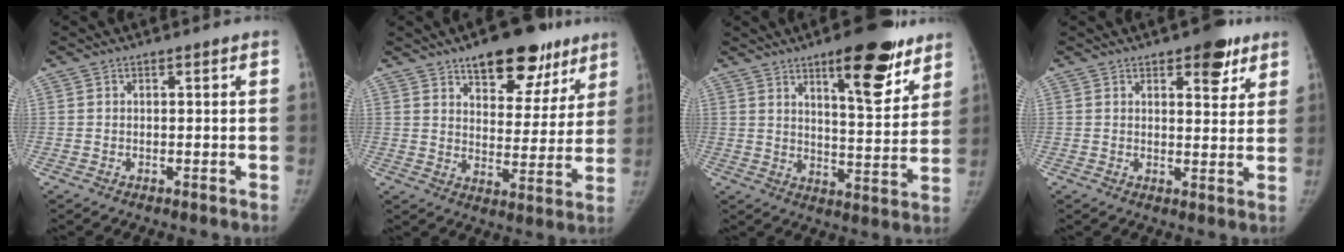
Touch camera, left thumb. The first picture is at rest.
{"total": 17.3, "force": [11.2, 8.4, 10.2], "torque": [-0.076, -0.044, 0.160]}
{"total": 16.3, "force": [10.1, 5.1, 11.7], "torque": [-0.125, -0.058, 0.148]}
{"total": 7.3, "force": [4.4, 3.3, 4.8], "torque": [-0.034, -0.020, 0.053]}